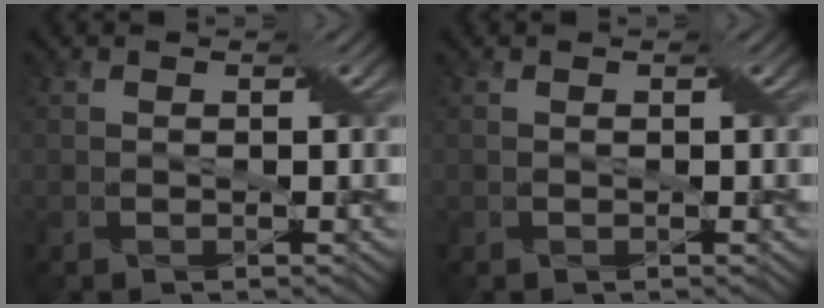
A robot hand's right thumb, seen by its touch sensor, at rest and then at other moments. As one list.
[{"total": 0.0}]